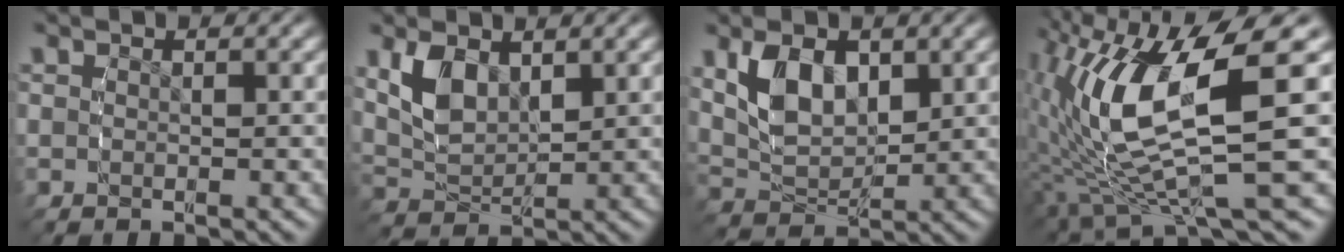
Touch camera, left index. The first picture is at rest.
{"total": 4.4, "force": [1.5, 2.8, 3.0], "torque": [-0.076, -0.011, 0.035]}
{"total": 5.9, "force": [1.5, 3.9, 4.2], "torque": [-0.094, -0.016, 0.036]}
{"total": 12.1, "force": [-0.7, 5.7, 10.7], "torque": [-0.209, -0.031, 0.016]}